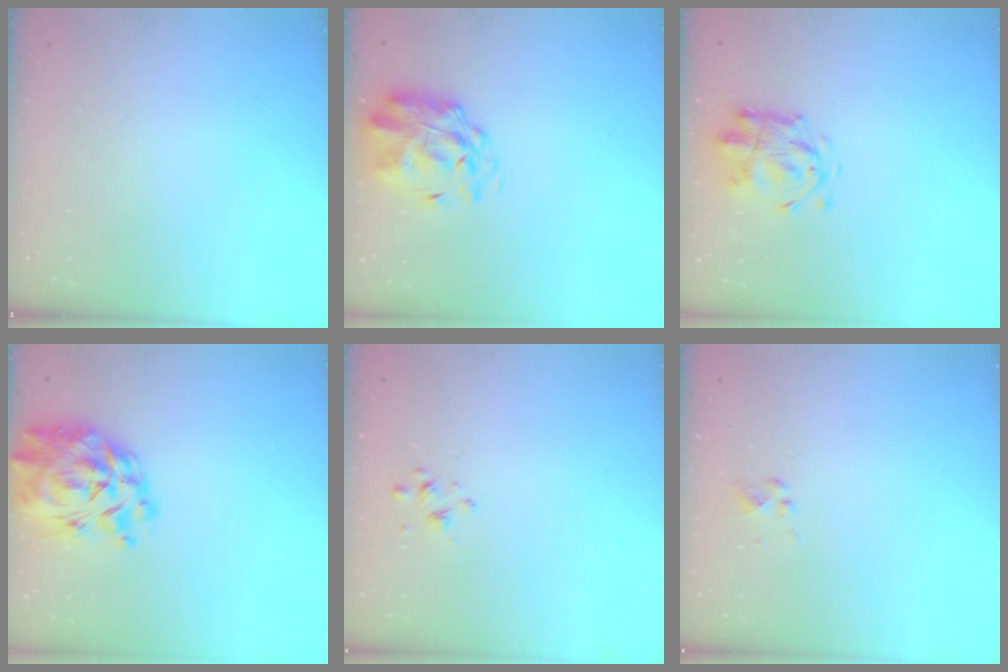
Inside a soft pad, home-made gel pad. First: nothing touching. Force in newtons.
{"total": 2.0, "press": 1.8, "slide": 0.9}
{"total": 4.1, "press": 3.9, "slide": 1.1}
{"total": 13.0, "press": 12.2, "slide": 4.3}
{"total": 2.0, "press": 1.9, "slide": 0.6}
{"total": 0.9, "press": 0.8, "slide": 0.3}